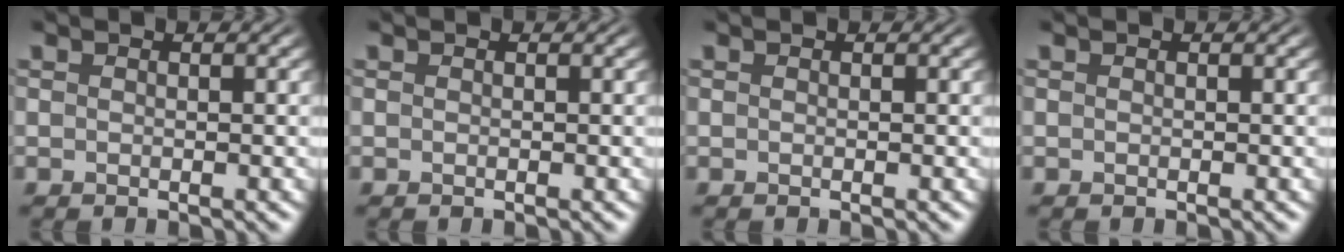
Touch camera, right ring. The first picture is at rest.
{"total": 0.0}
{"total": 0.0}
{"total": 0.0}